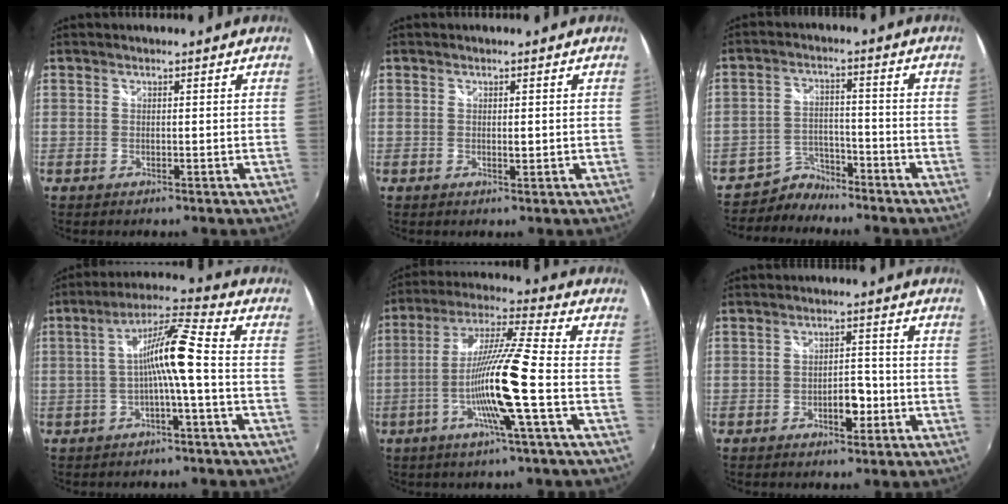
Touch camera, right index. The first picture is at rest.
{"total": 1.0, "force": [0.0, 0.5, 0.9], "torque": [-0.014, -0.001, 0.000]}
{"total": 4.8, "force": [-4.4, 1.6, -0.8], "torque": [0.010, 0.021, -0.083]}
{"total": 8.9, "force": [-1.8, 0.0, 8.7], "torque": [-0.171, 0.018, -0.031]}
{"total": 14.5, "force": [-4.6, -1.0, 13.7], "torque": [-0.262, -0.005, -0.093]}
{"total": 4.0, "force": [-1.8, 2.0, 3.0], "torque": [-0.052, 0.002, -0.026]}